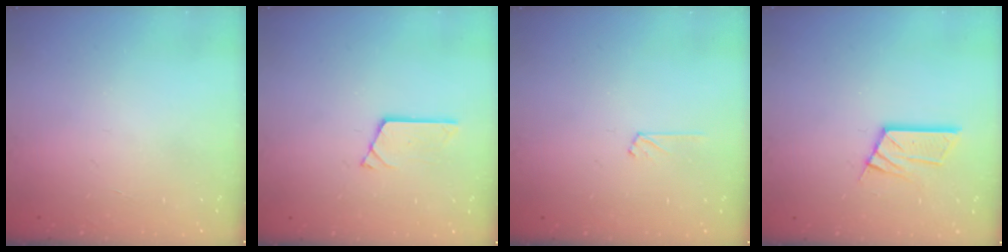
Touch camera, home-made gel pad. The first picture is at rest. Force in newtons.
{"total": 2.8, "press": 2.8, "slide": 0.2}
{"total": 2.5, "press": 2.5, "slide": 0.3}
{"total": 10.5, "press": 10.4, "slide": 1.1}